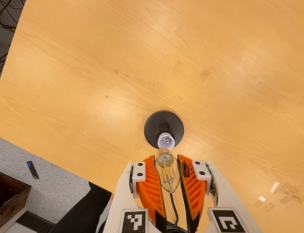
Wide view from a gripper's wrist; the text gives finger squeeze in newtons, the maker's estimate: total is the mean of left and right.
{"total": 22.2, "left": 26.0, "right": 18.3}